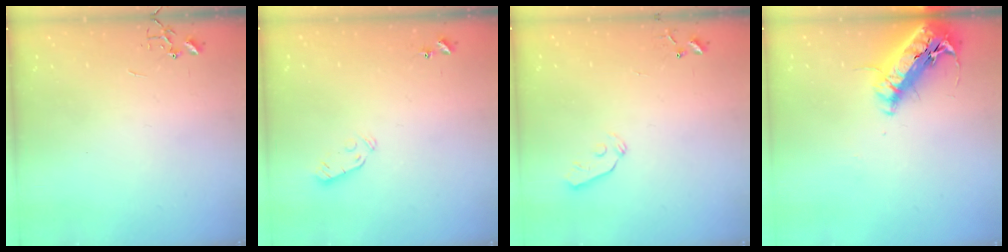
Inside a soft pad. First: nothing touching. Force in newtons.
{"total": 3.7, "press": 3.6, "slide": 0.6}
{"total": 3.8, "press": 3.7, "slide": 0.7}
{"total": 21.2, "press": 20.8, "slide": 4.0}